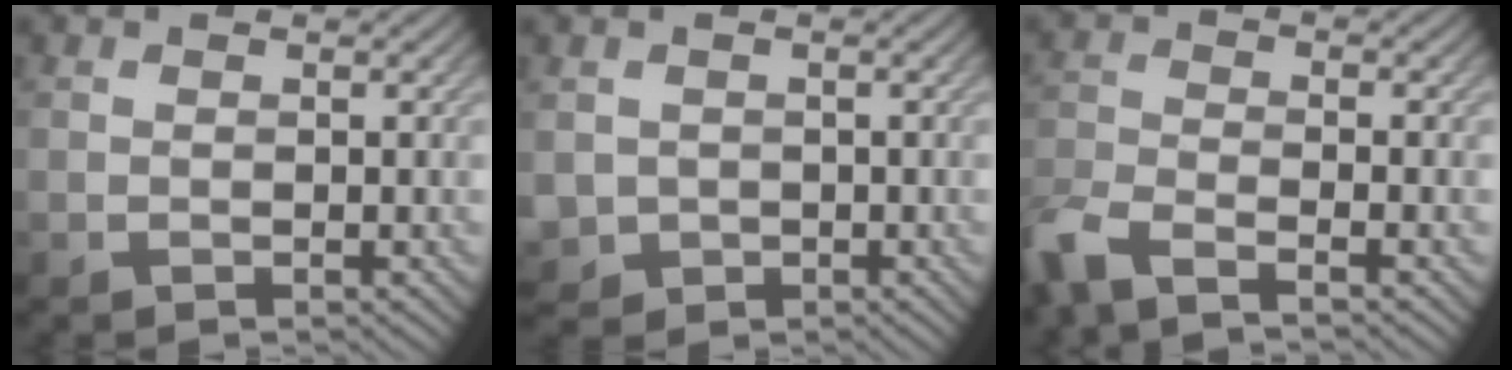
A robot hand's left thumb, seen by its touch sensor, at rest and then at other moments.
{"total": 2.5, "force": [-0.1, 2.5, 0.3], "torque": [-0.020, -0.015, -0.002]}
{"total": 5.7, "force": [-4.5, 1.3, 3.2], "torque": [-0.078, -0.014, -0.098]}